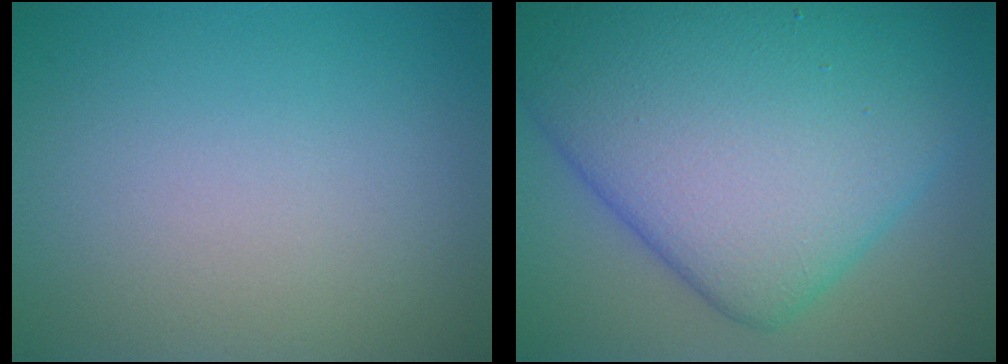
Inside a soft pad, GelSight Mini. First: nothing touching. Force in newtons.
{"total": 14.8, "press": 14.8, "slide": 0.5}